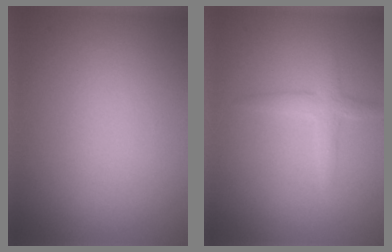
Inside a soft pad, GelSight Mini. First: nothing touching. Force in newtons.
{"total": 1.9, "press": 1.9, "slide": 0.1}